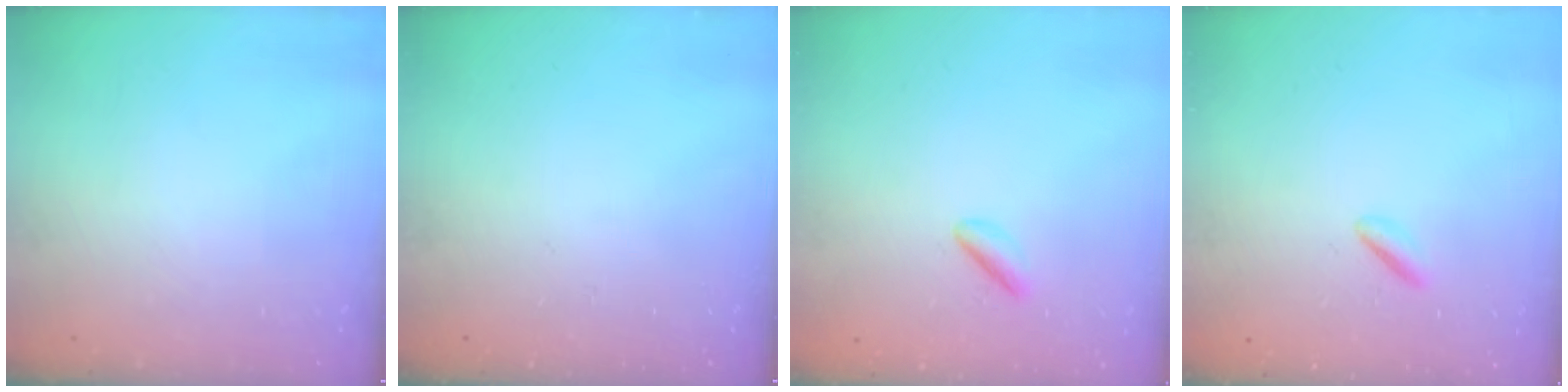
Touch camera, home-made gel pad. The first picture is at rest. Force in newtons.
{"total": 0.0}
{"total": 2.6, "press": 2.5, "slide": 0.8}
{"total": 1.3, "press": 1.1, "slide": 0.8}